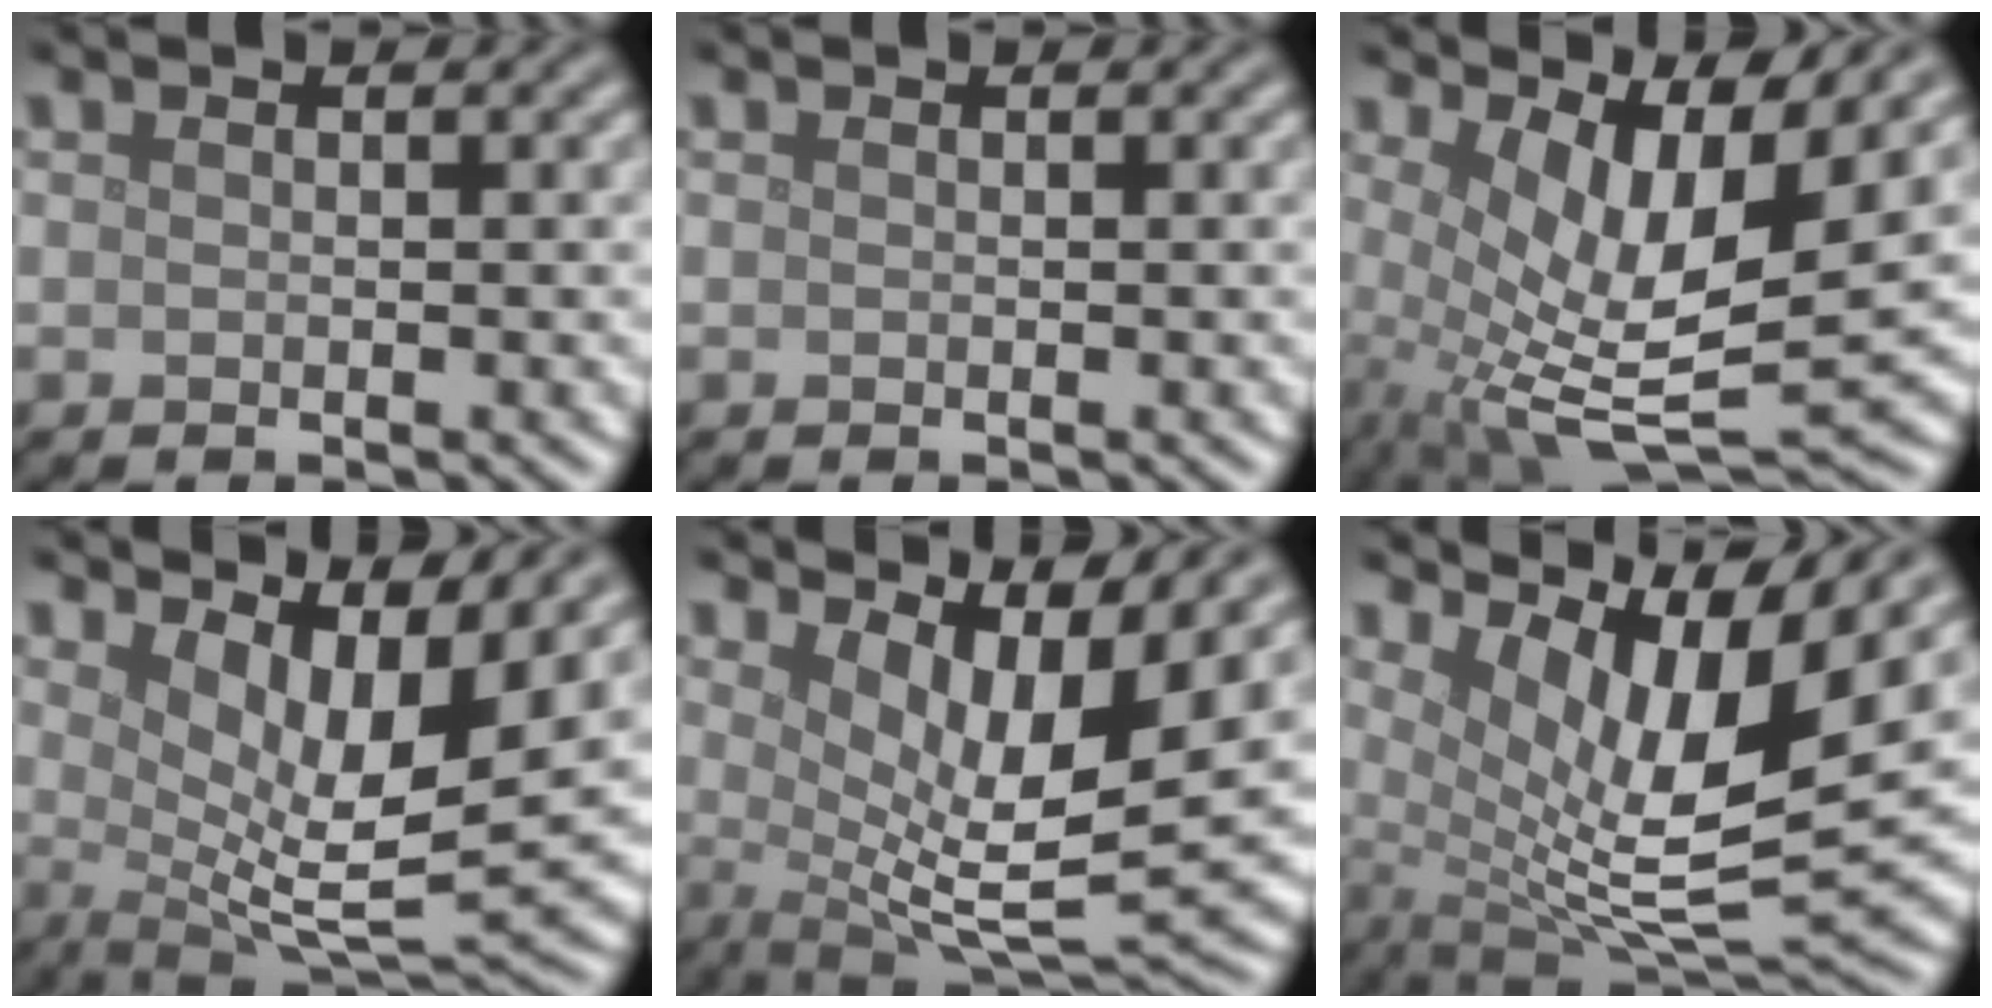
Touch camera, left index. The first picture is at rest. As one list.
[{"total": 0.0}, {"total": 10.0, "force": [2.5, 3.3, 9.1], "torque": [-0.173, -0.008, 0.053]}, {"total": 8.7, "force": [3.7, 2.6, 7.4], "torque": [-0.123, -0.009, 0.070]}, {"total": 9.5, "force": [3.6, 2.6, 8.4], "torque": [-0.141, -0.004, 0.071]}, {"total": 10.0, "force": [4.7, 2.6, 8.5], "torque": [-0.157, -0.005, 0.091]}]